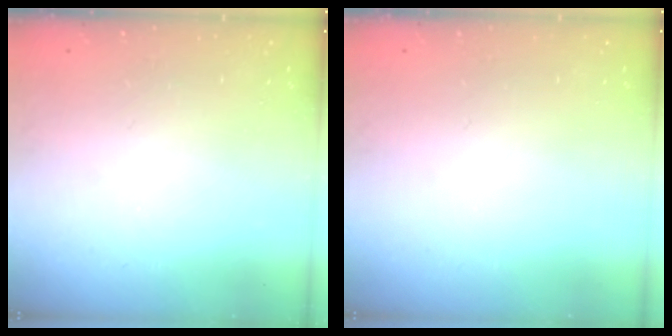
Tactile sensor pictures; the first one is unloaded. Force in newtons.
{"total": 0.0}